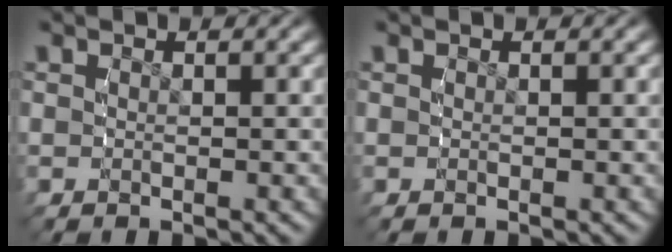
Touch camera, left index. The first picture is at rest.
{"total": 0.0}